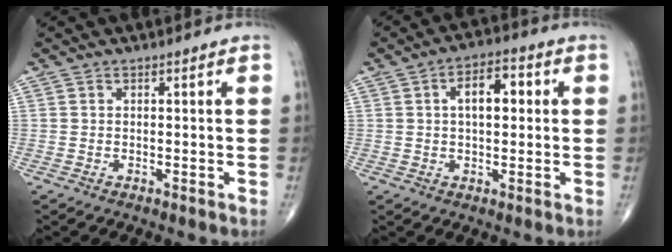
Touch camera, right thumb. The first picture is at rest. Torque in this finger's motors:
{"motor_torque": [0.14, 1.77, 0.91, 0.21, 0.03]}